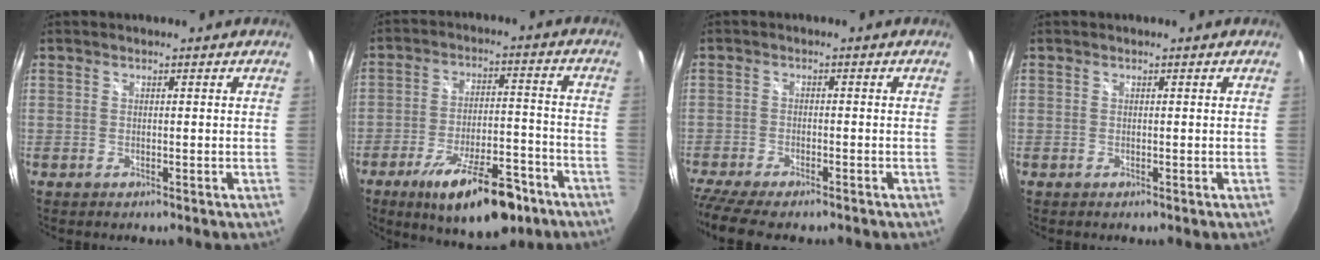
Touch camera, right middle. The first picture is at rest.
{"total": 17.7, "force": [-11.6, 5.8, 12.0], "torque": [-0.201, -0.015, -0.168]}
{"total": 10.4, "force": [-8.7, 2.1, 5.3], "torque": [-0.130, -0.043, -0.150]}
{"total": 0.0}